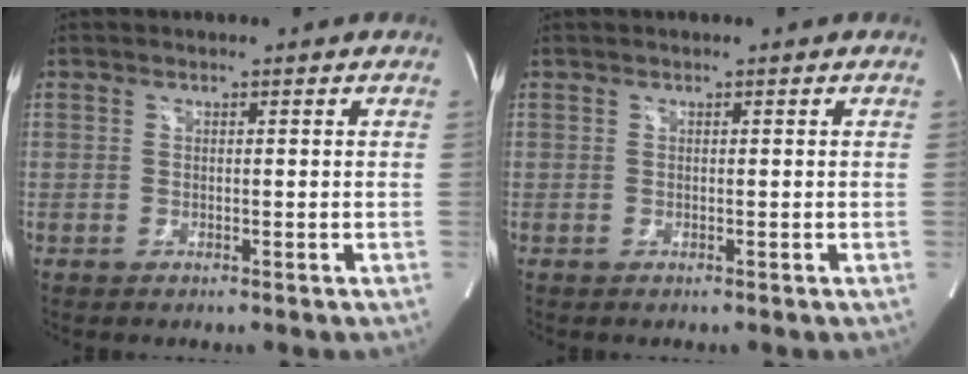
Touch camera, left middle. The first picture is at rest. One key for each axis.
{"total": 0.0}